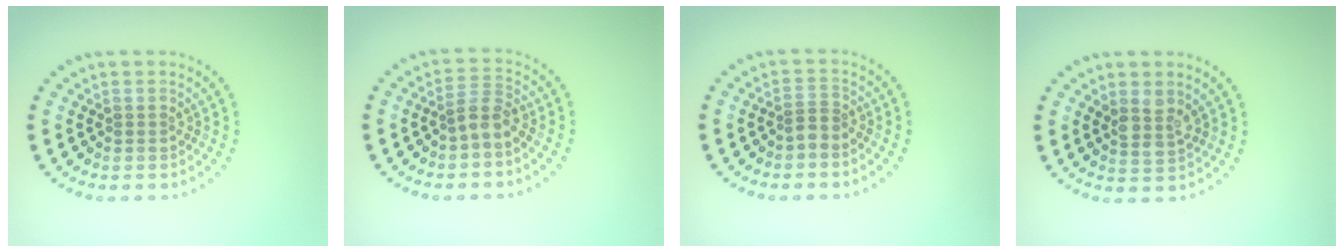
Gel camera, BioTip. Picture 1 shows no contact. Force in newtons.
{"total": 2.1, "press": 1.6, "slide": 1.4}
{"total": 1.4, "press": 0.9, "slide": 1.1}
{"total": 2.3, "press": 2.0, "slide": 1.1}